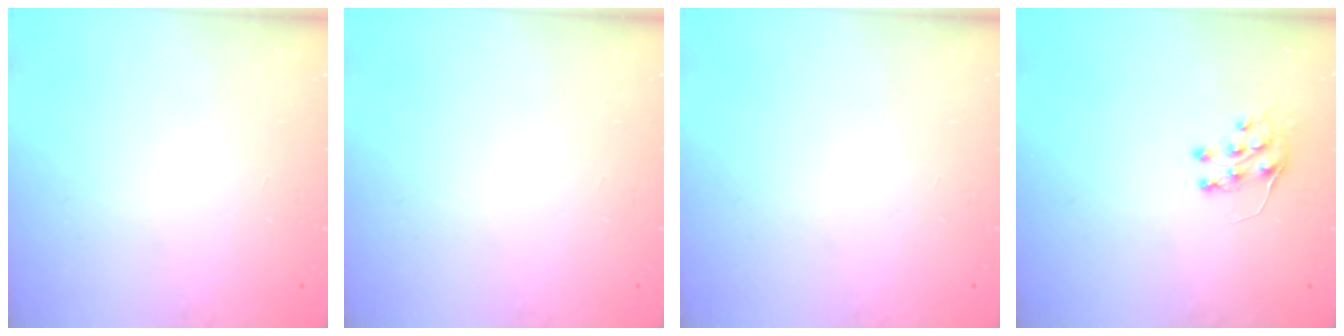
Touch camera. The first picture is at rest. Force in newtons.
{"total": 0.0}
{"total": 0.0}
{"total": 6.5, "press": 6.4, "slide": 0.6}